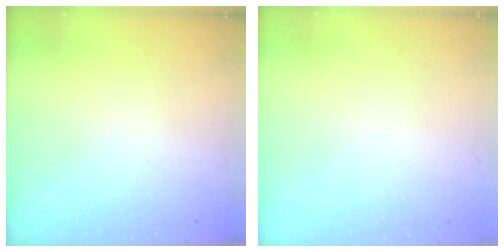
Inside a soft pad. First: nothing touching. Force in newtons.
{"total": 1.5, "press": 1.5, "slide": 0.1}